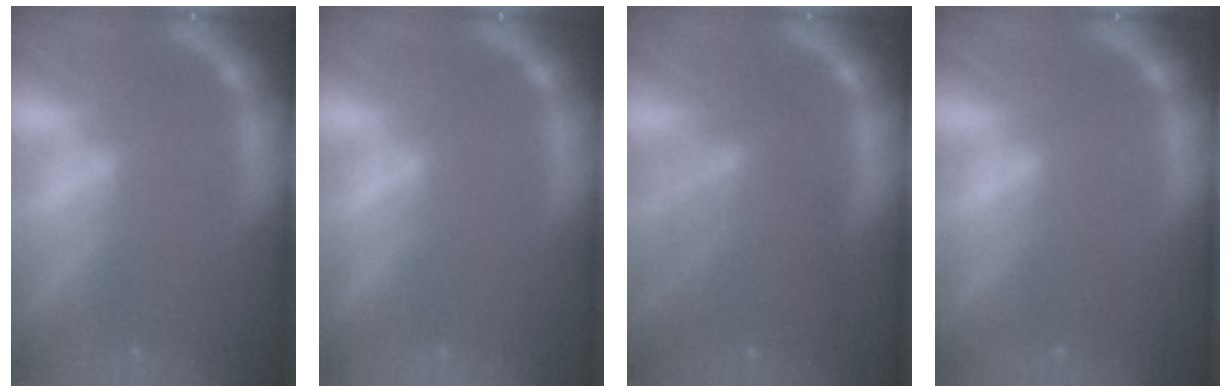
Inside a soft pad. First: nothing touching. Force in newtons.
{"total": 0.0}
{"total": 7.5}
{"total": 1.5}